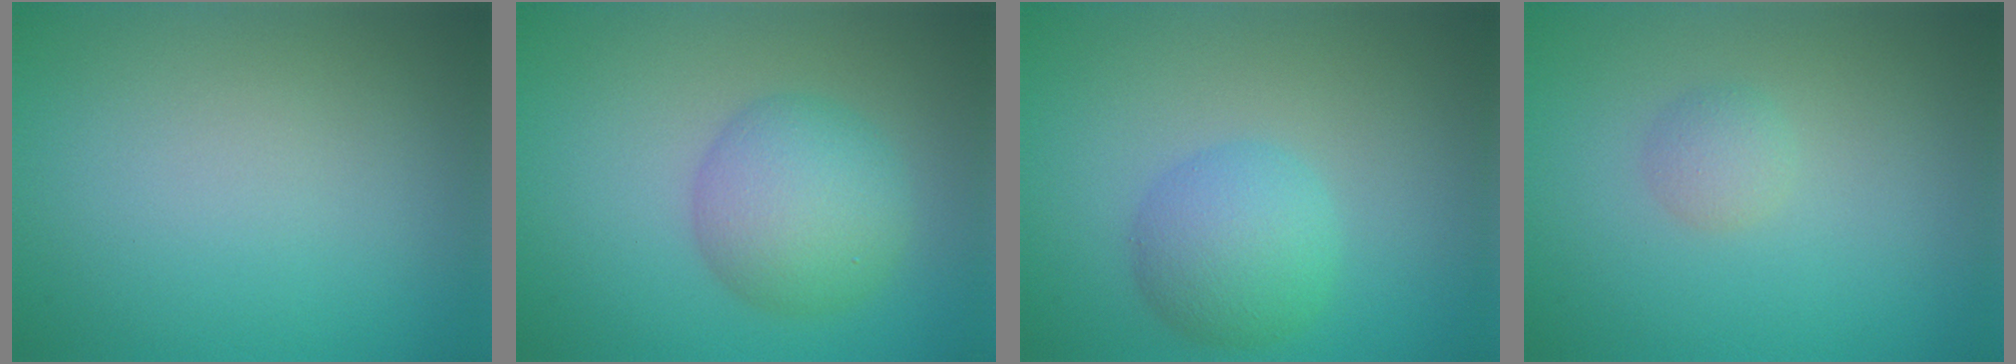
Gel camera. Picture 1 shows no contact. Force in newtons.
{"total": 5.4, "press": 5.4, "slide": 0.1}
{"total": 4.0, "press": 4.0, "slide": 0.2}
{"total": 1.3, "press": 1.3, "slide": 0.1}